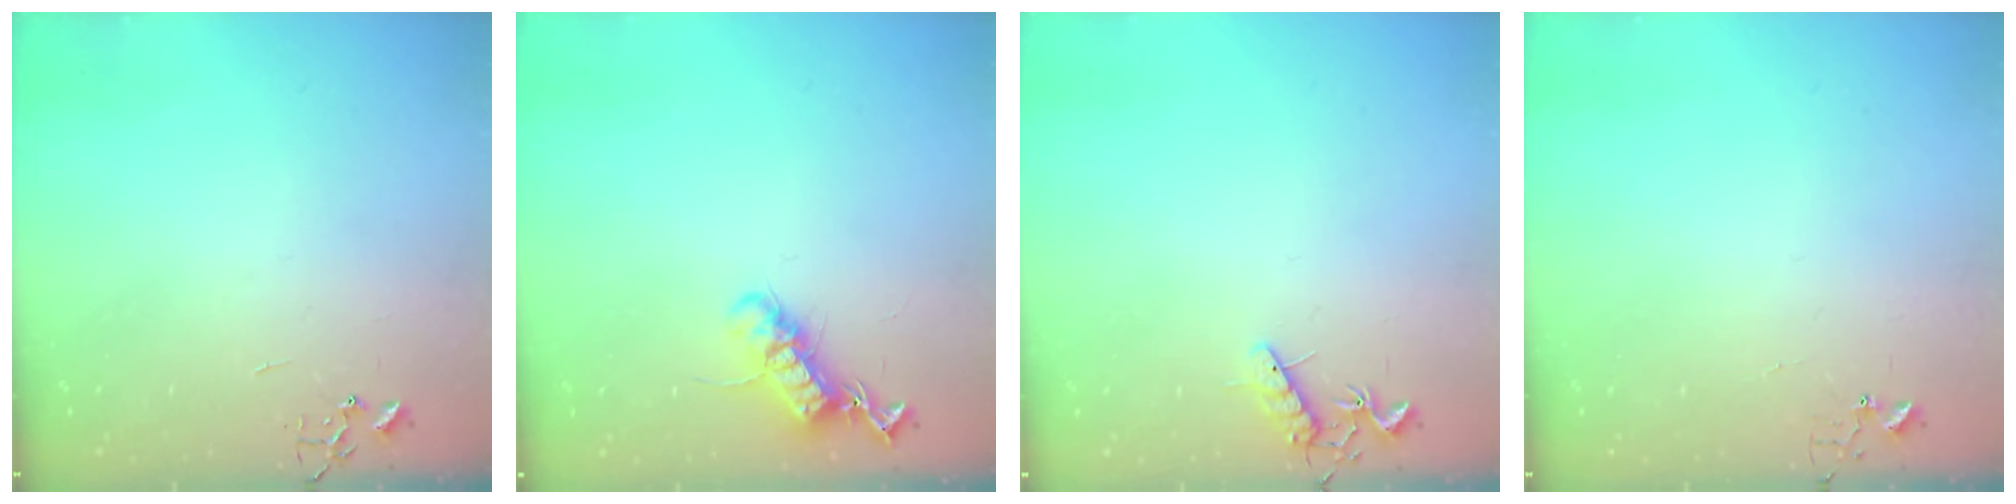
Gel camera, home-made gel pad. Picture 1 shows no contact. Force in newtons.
{"total": 13.0, "press": 13.0, "slide": 0.3}
{"total": 7.5, "press": 7.4, "slide": 0.6}
{"total": 3.9, "press": 3.9, "slide": 0.3}